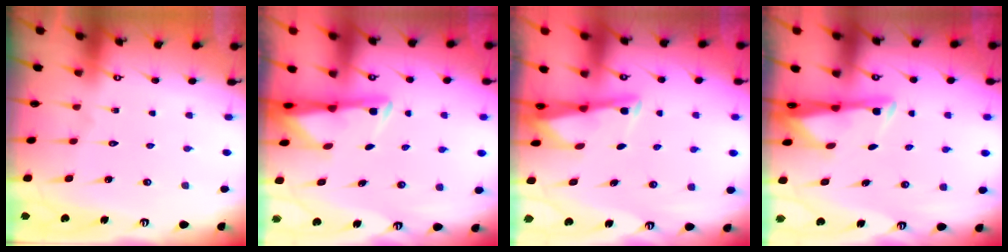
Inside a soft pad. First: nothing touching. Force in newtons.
{"total": 2.8, "press": 2.8, "slide": 0.5}
{"total": 2.7, "press": 2.7, "slide": 0.2}
{"total": 3.2, "press": 3.1, "slide": 0.8}